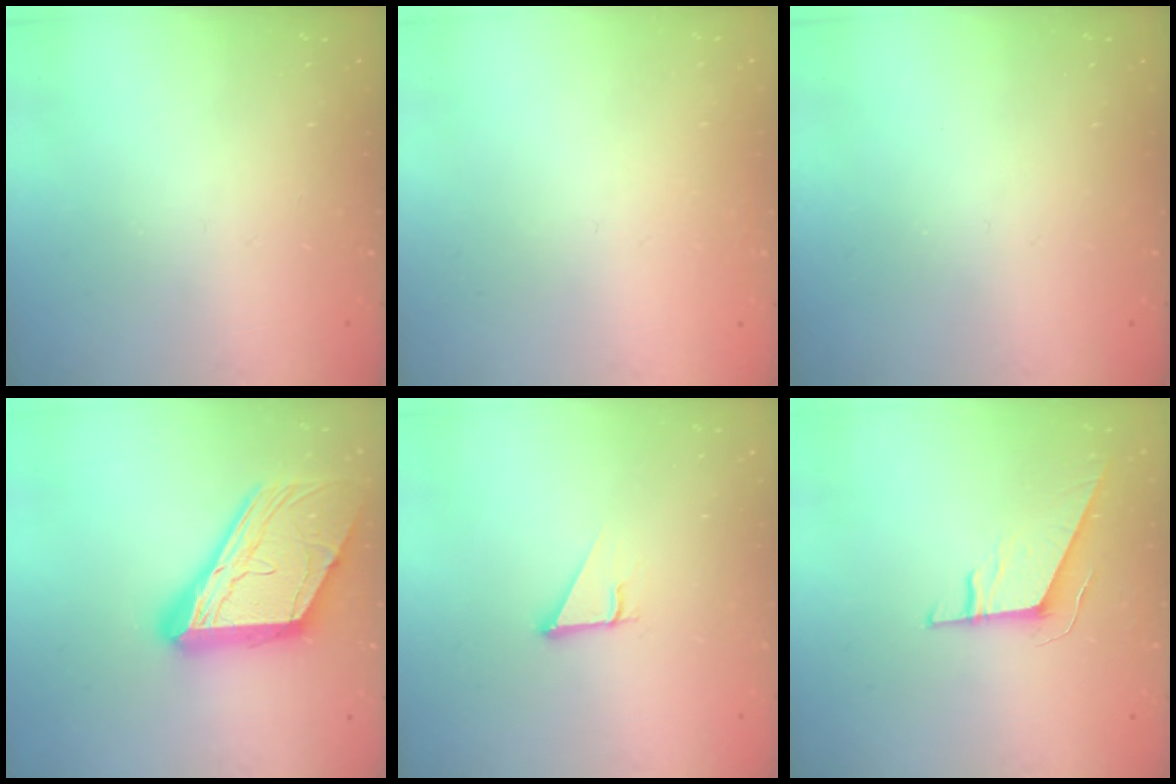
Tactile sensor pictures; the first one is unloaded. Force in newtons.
{"total": 0.9, "press": 0.9, "slide": 0.1}
{"total": 0.0}
{"total": 23.3, "press": 23.2, "slide": 2.2}
{"total": 2.7, "press": 2.7, "slide": 0.3}
{"total": 8.0, "press": 7.9, "slide": 0.3}